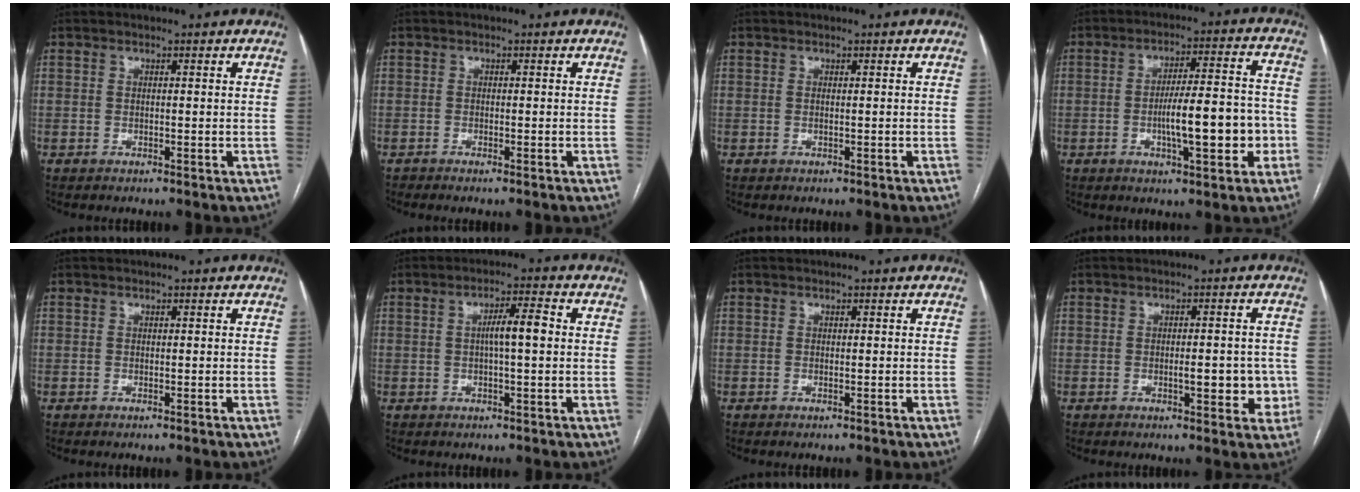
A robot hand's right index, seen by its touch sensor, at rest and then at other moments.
{"total": 0.9, "force": [-0.8, -0.2, 0.4], "torque": [-0.008, 0.000, -0.013]}
{"total": 0.0}
{"total": 11.3, "force": [-2.9, 2.3, 10.6], "torque": [-0.171, 0.019, -0.040]}
{"total": 0.0}
{"total": 4.4, "force": [0.1, 0.3, 4.4], "torque": [-0.076, 0.010, 0.001]}
{"total": 0.0}
{"total": 5.3, "force": [-1.2, 2.0, 4.8], "torque": [-0.058, 0.002, -0.012]}